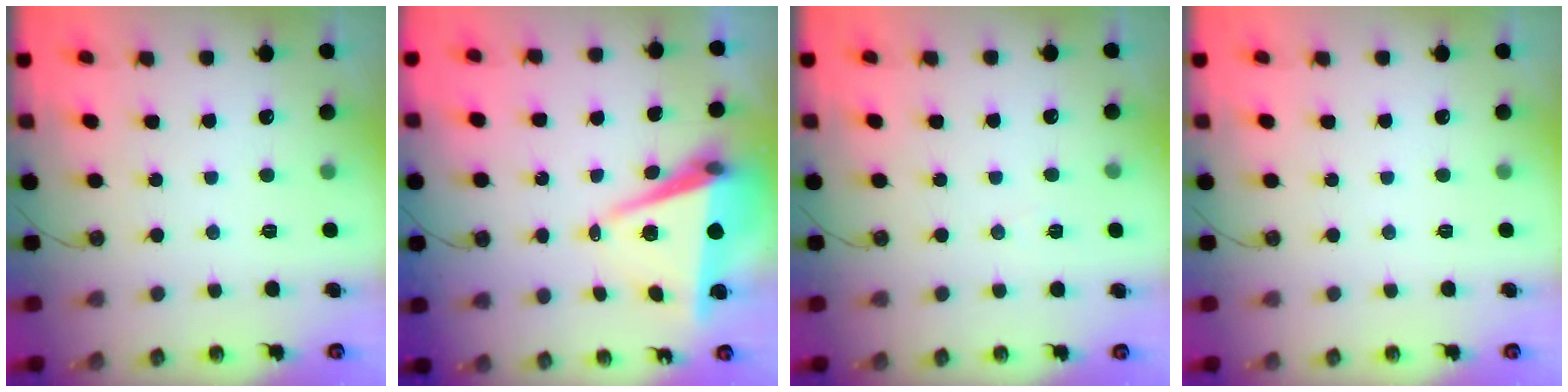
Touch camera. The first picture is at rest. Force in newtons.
{"total": 8.4, "press": 7.3, "slide": 4.3}
{"total": 6.1, "press": 4.1, "slide": 4.6}
{"total": 0.0}